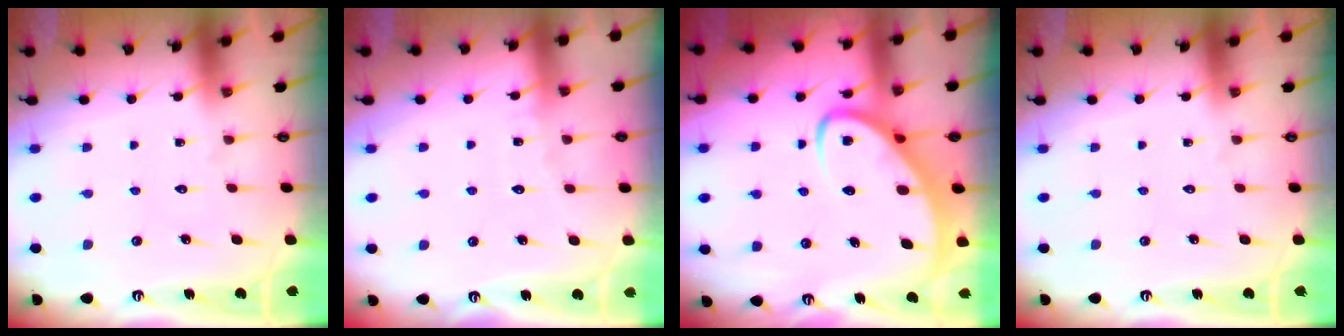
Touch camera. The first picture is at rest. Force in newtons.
{"total": 3.5, "press": 3.5, "slide": 0.2}
{"total": 6.6, "press": 6.6, "slide": 0.6}
{"total": 0.0}